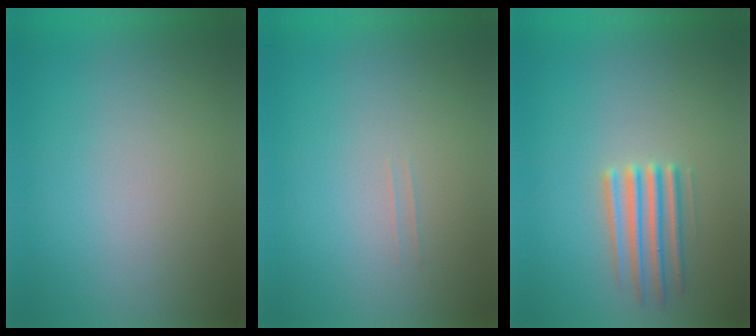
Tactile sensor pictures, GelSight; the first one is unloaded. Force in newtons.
{"total": 1.1}
{"total": 2.4}